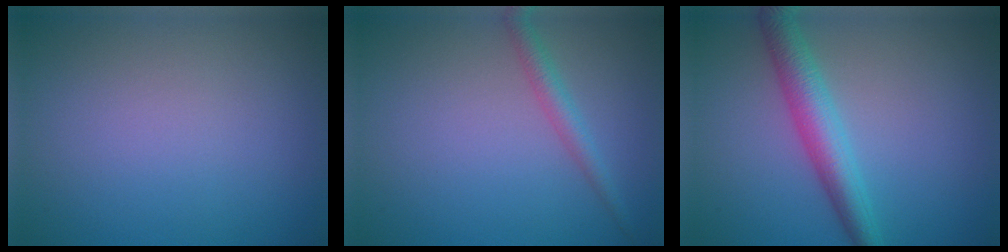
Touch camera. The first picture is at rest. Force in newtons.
{"total": 1.9, "press": 1.9, "slide": 0.0}
{"total": 4.3, "press": 4.3, "slide": 0.2}